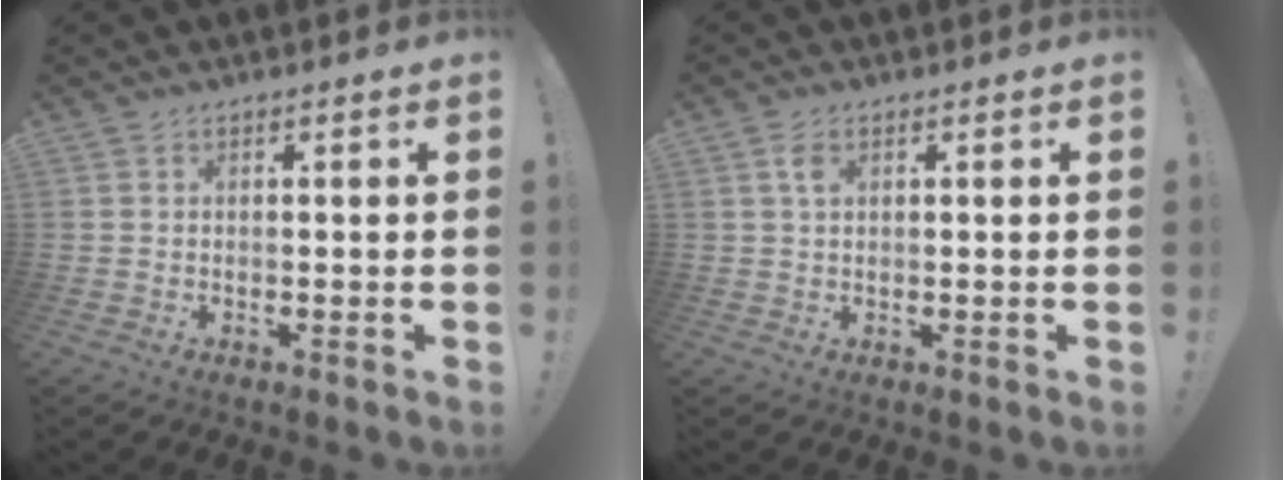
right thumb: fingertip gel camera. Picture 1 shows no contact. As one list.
[{"total": 2.9, "force": [1.2, 1.6, 2.1], "torque": [-0.033, -0.001, 0.018]}]